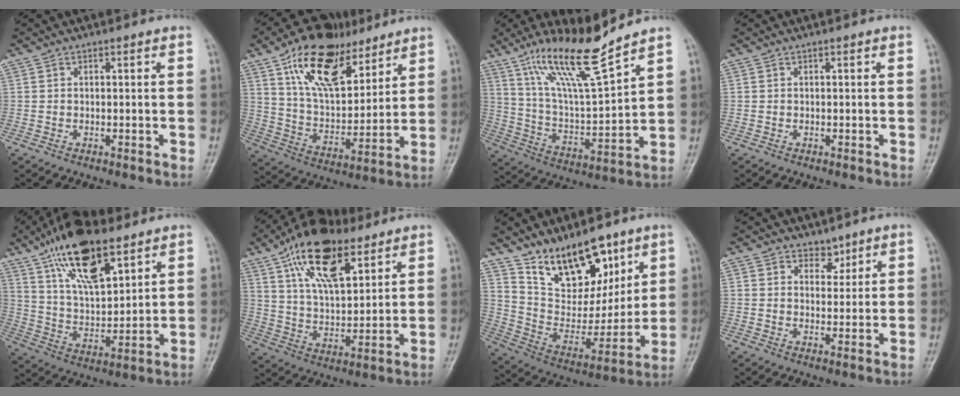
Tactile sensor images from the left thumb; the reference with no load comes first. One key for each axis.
{"total": 19.7, "fx": 11.7, "fy": 9.8, "fz": 12.4, "tx": -0.167, "ty": -0.044, "tz": 0.214}
{"total": 17.5, "fx": 12.8, "fy": 1.7, "fz": 11.8, "tx": -0.202, "ty": -0.067, "tz": 0.247}
{"total": 0.0}
{"total": 18.2, "fx": 11.0, "fy": 7.4, "fz": 12.5, "tx": -0.193, "ty": -0.044, "tz": 0.205}
{"total": 18.6, "fx": 10.4, "fy": 8.5, "fz": 12.9, "tx": -0.193, "ty": -0.032, "tz": 0.183}
{"total": 17.9, "fx": 11.6, "fy": 9.4, "fz": 9.8, "tx": -0.102, "ty": -0.068, "tz": 0.218}
{"total": 3.3, "fx": 2.4, "fy": 2.1, "fz": 0.7, "tx": 0.014, "ty": -0.016, "tz": 0.036}